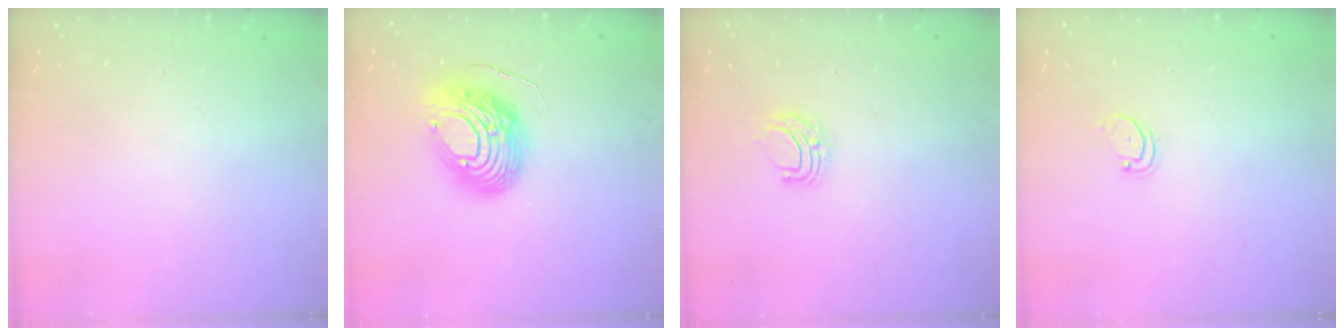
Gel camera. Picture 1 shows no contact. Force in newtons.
{"total": 13.4, "press": 13.4, "slide": 1.3}
{"total": 5.2, "press": 5.2, "slide": 0.4}
{"total": 1.5, "press": 1.5, "slide": 0.1}